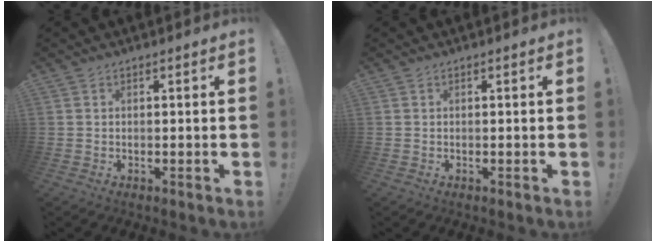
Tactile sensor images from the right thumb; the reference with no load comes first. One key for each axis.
{"total": 0.0}